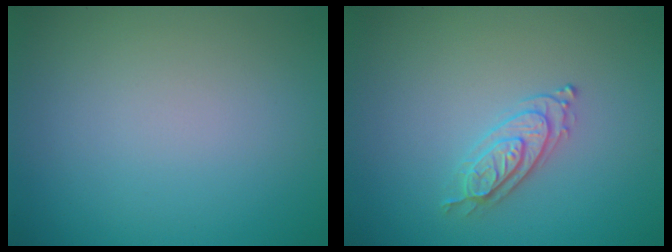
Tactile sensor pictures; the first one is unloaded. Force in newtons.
{"total": 2.2, "press": 2.2, "slide": 0.5}